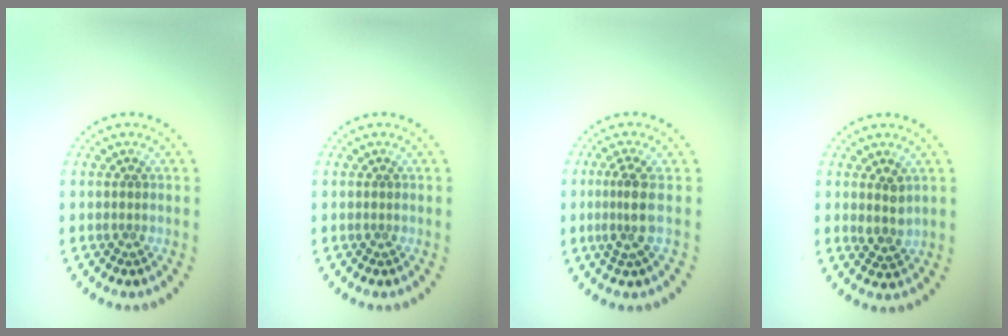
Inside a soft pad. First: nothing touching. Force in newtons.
{"total": 0.0}
{"total": 2.7, "press": 1.9, "slide": 1.9}
{"total": 2.0, "press": 1.7, "slide": 1.0}